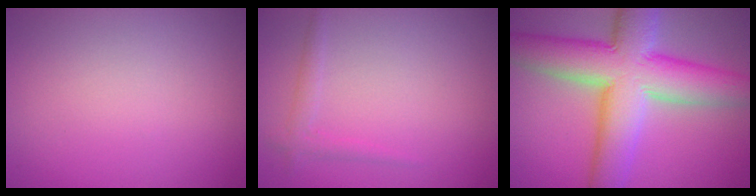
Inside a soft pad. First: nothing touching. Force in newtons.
{"total": 1.2, "press": 1.2, "slide": 0.0}
{"total": 11.6, "press": 11.6, "slide": 0.7}